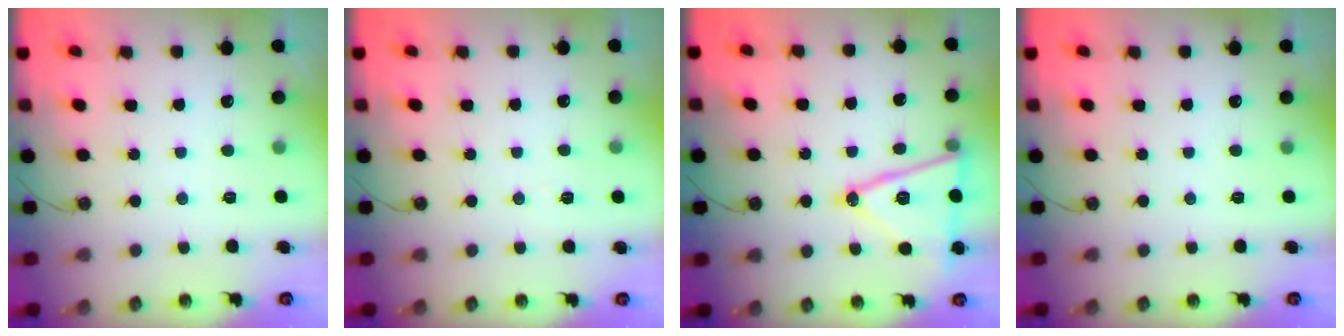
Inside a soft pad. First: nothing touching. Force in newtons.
{"total": 2.9, "press": 2.2, "slide": 1.9}
{"total": 16.7, "press": 16.4, "slide": 3.5}
{"total": 0.0}